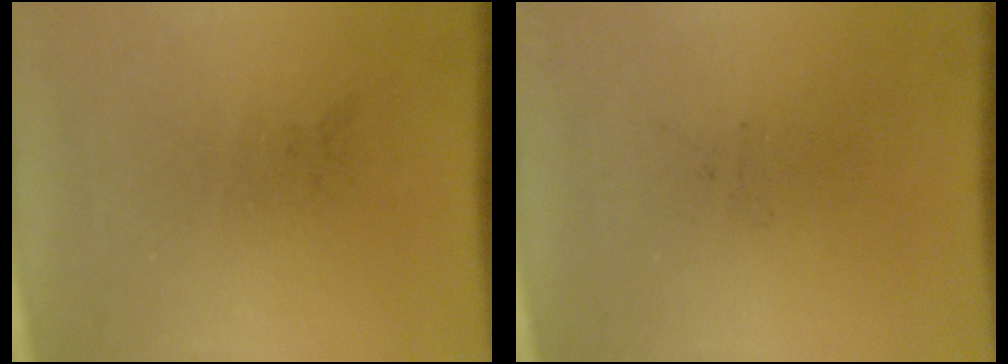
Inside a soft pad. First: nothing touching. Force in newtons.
{"total": 0.0}